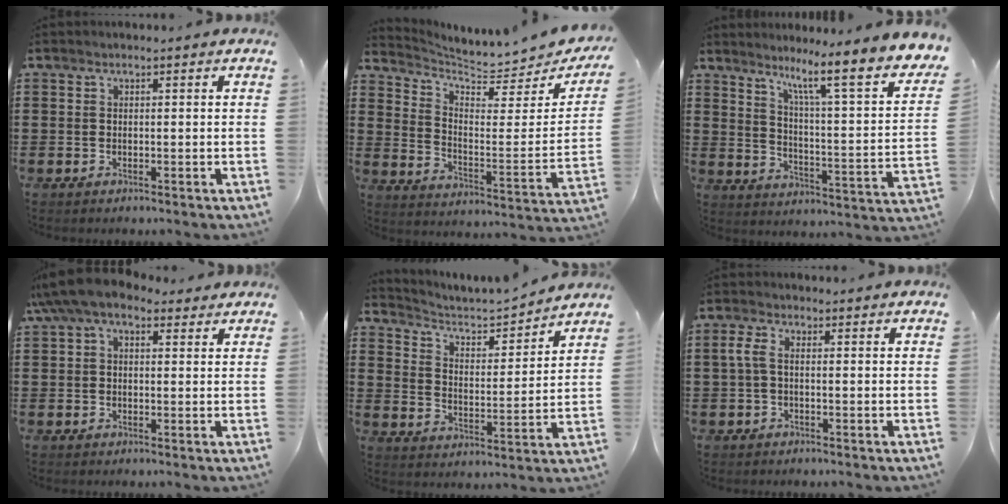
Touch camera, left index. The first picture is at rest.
{"total": 5.2, "force": [5.1, 0.4, 1.2], "torque": [-0.043, -0.050, 0.082]}
{"total": 8.2, "force": [6.1, -0.4, 5.4], "torque": [-0.098, -0.065, 0.083]}
{"total": 6.5, "force": [4.5, 2.6, 3.9], "torque": [-0.089, 0.004, 0.083]}
{"total": 3.6, "force": [3.2, 1.2, 1.1], "torque": [-0.043, -0.027, 0.045]}
{"total": 2.4, "force": [-0.2, 1.0, 2.2], "torque": [-0.057, -0.001, -0.009]}